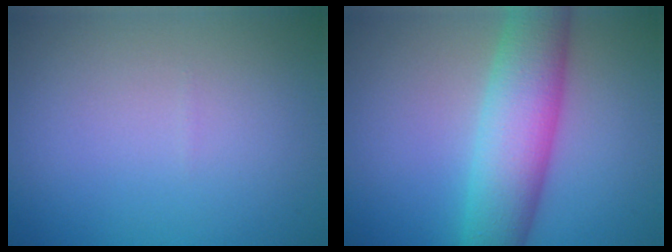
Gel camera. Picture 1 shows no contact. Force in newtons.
{"total": 7.8, "press": 7.8, "slide": 0.1}